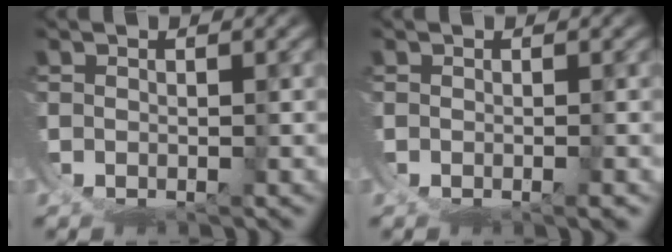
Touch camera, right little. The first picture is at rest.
{"total": 1.1, "force": [-0.5, 0.2, 0.9], "torque": [-0.012, 0.000, -0.004]}